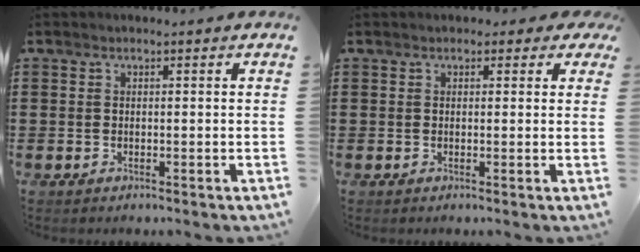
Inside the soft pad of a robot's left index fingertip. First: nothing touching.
{"total": 1.2, "force": [0.8, 0.9, 0.4], "torque": [-0.003, 0.005, 0.011]}